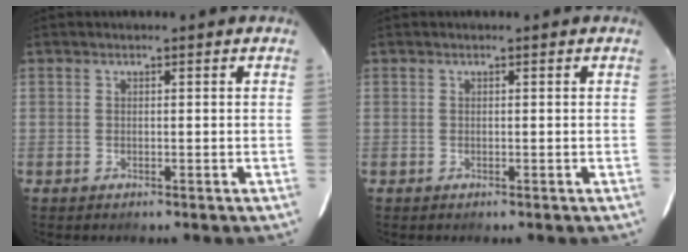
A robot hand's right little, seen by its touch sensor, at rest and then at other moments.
{"total": 0.0}